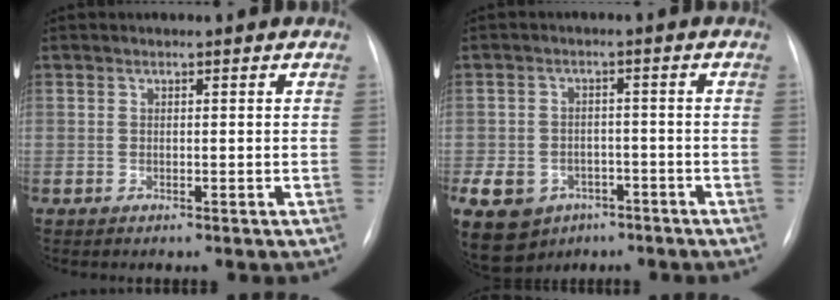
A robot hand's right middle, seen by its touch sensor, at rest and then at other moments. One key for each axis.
{"total": 18.0, "fx": -8.8, "fy": 14.1, "fz": 7.0, "tx": -0.208, "ty": 0.001, "tz": -0.116}